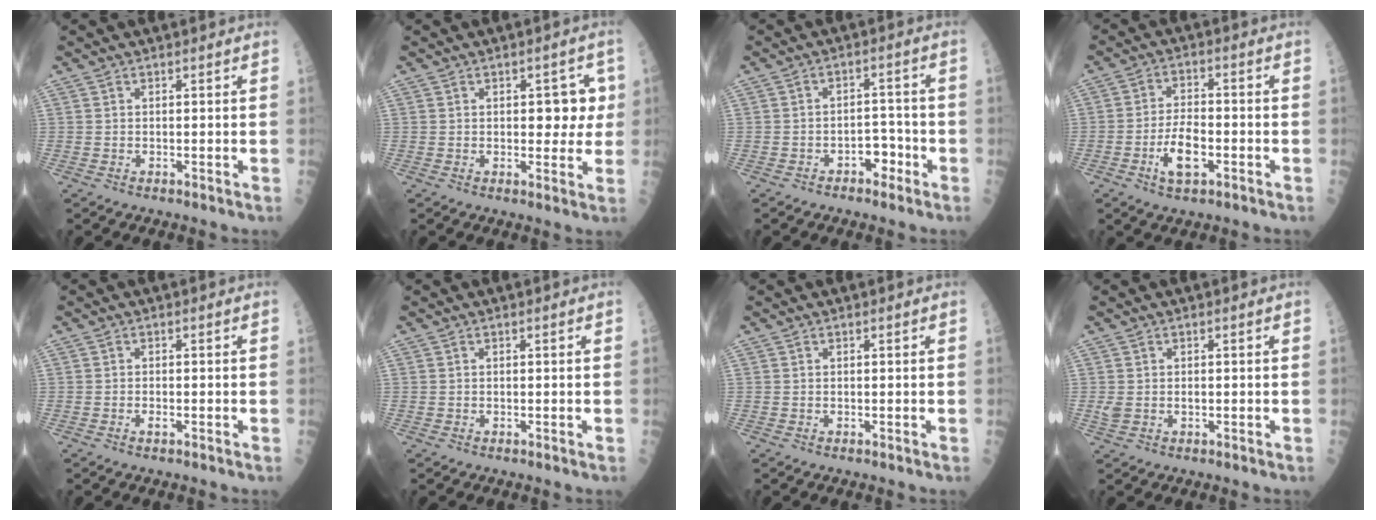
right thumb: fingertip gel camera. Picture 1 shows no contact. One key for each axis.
{"total": 5.8, "fx": 1.0, "fy": 3.5, "fz": 4.5, "tx": -0.011, "ty": 0.003, "tz": 0.010}
{"total": 4.1, "fx": -2.2, "fy": 2.6, "fz": 2.4, "tx": -0.010, "ty": 0.026, "tz": -0.035}
{"total": 7.1, "fx": -2.6, "fy": 3.1, "fz": 5.8, "tx": -0.104, "ty": 0.016, "tz": -0.046}
{"total": 0.7, "fx": -0.3, "fy": 0.3, "fz": 0.6, "tx": -0.010, "ty": 0.002, "tz": -0.005}
{"total": 0.0}
{"total": 0.0}
{"total": 2.3, "fx": -0.1, "fy": 1.6, "fz": 1.7, "tx": -0.041, "ty": 0.008, "tz": 0.001}